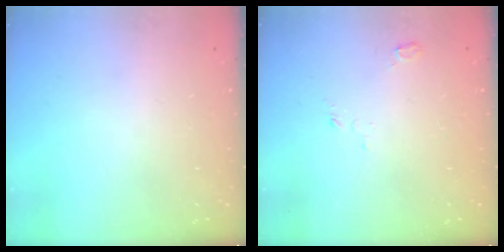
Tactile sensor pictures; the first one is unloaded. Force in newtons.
{"total": 3.3, "press": 3.2, "slide": 0.9}